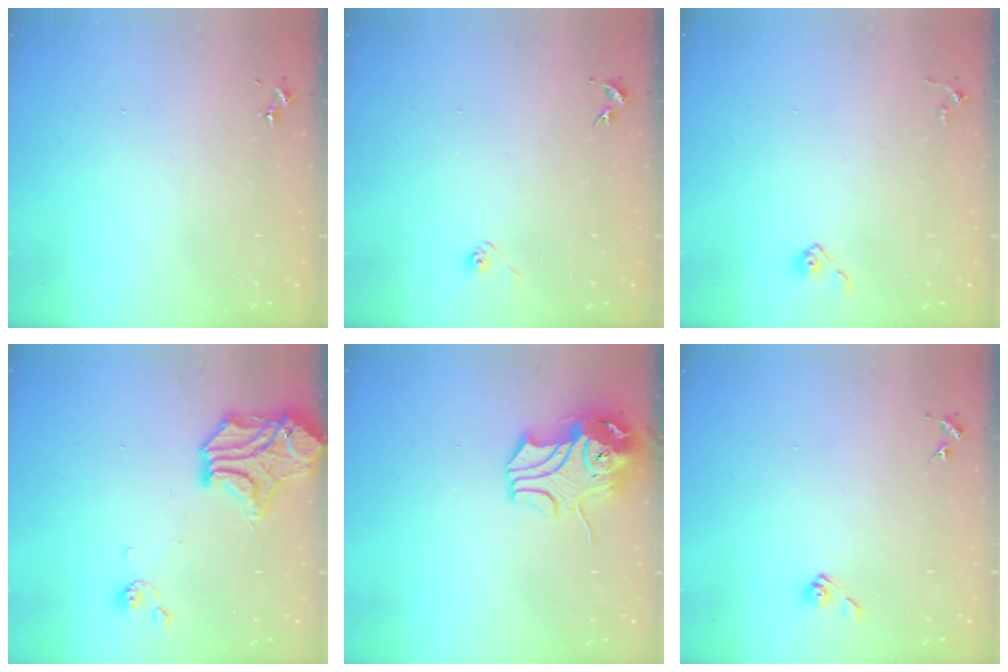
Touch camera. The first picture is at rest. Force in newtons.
{"total": 2.9, "press": 2.5, "slide": 1.5}
{"total": 4.0, "press": 4.0, "slide": 0.4}
{"total": 16.4, "press": 16.1, "slide": 3.1}
{"total": 12.0, "press": 11.8, "slide": 2.0}
{"total": 5.4, "press": 5.0, "slide": 2.2}